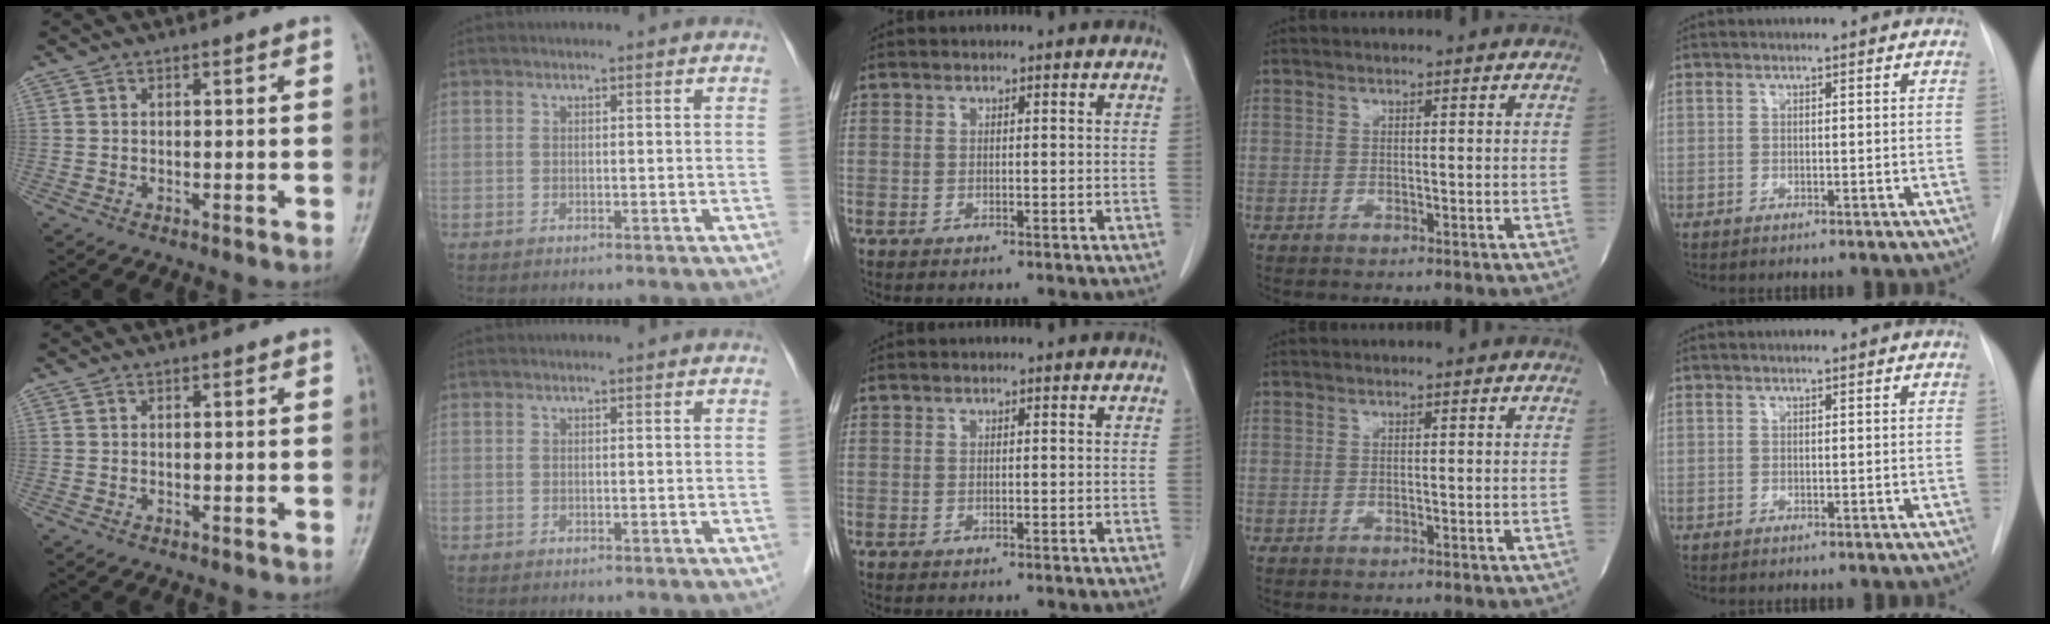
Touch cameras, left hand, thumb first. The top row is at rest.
{}